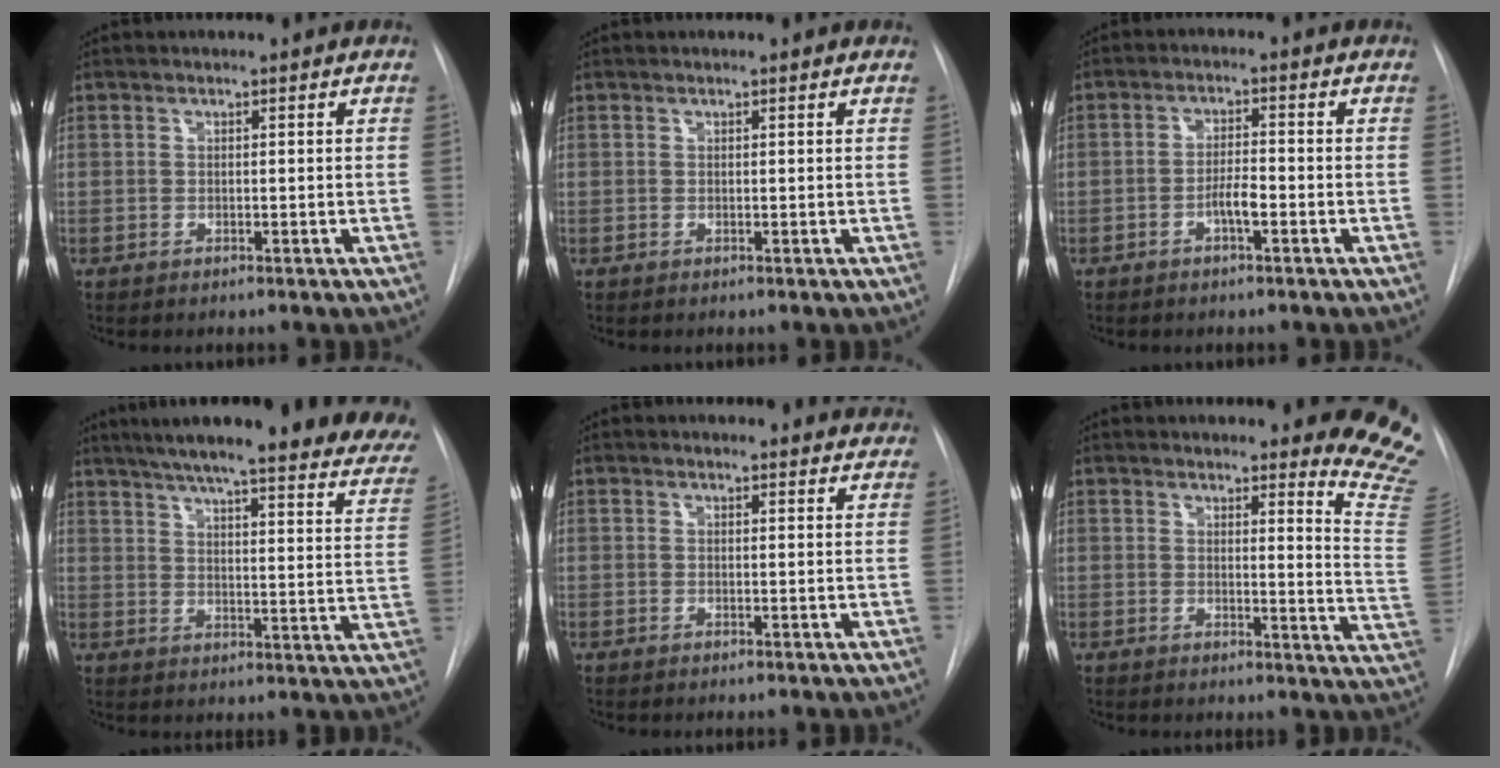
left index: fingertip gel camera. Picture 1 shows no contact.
{"total": 0.7, "force": [0.6, 0.1, 0.3], "torque": [-0.009, 0.004, 0.001]}
{"total": 3.3, "force": [-2.0, 0.5, 2.5], "torque": [-0.044, -0.002, -0.033]}
{"total": 30.3, "force": [25.2, 3.9, 16.2], "torque": [-0.188, -0.057, 0.301]}
{"total": 8.9, "force": [8.5, 2.4, 1.1], "torque": [0.019, -0.006, 0.066]}
{"total": 12.4, "force": [11.8, 0.4, 4.0], "torque": [-0.024, -0.128, 0.097]}